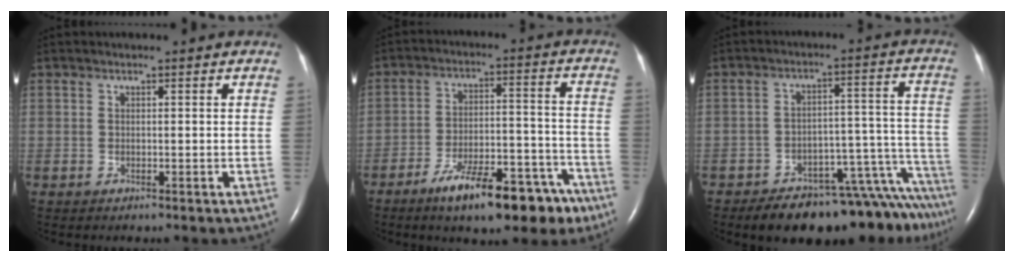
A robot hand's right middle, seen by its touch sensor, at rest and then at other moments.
{"total": 15.0, "force": [-10.3, 4.6, 10.0], "torque": [-0.134, 0.023, -0.156]}
{"total": 17.7, "force": [-15.8, 3.3, 7.5], "torque": [-0.020, 0.042, -0.204]}